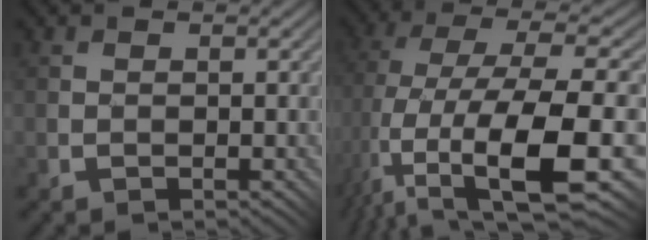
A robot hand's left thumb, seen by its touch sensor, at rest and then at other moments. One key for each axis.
{"total": 14.5, "fx": -4.5, "fy": 5.3, "fz": 12.7, "tx": -0.263, "ty": 0.002, "tz": -0.072}